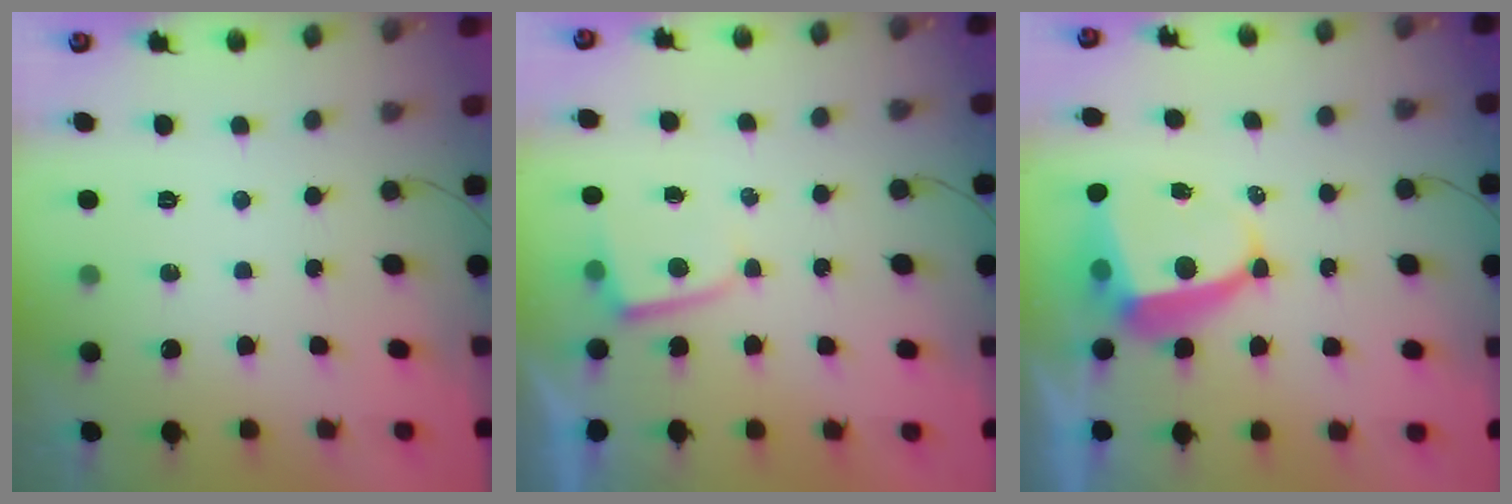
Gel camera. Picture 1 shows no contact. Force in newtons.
{"total": 2.2, "press": 2.2, "slide": 0.4}
{"total": 6.9, "press": 6.9, "slide": 0.9}